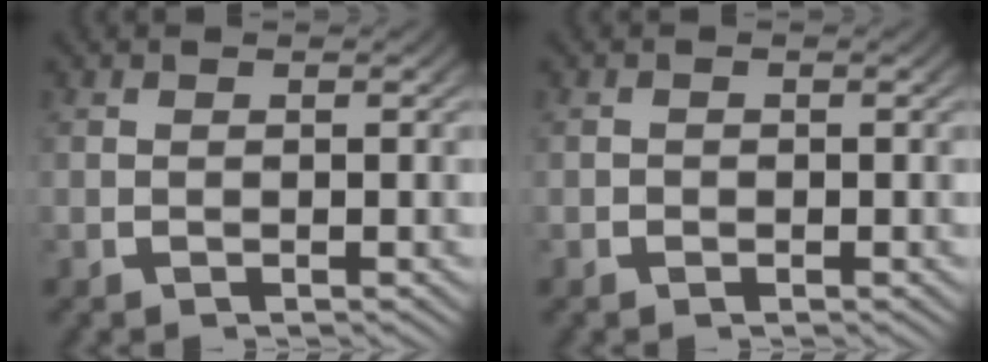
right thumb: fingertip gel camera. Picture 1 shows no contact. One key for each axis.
{"total": 0.6, "fx": -0.5, "fy": 0.3, "fz": 0.0, "tx": -0.002, "ty": -0.001, "tz": -0.011}